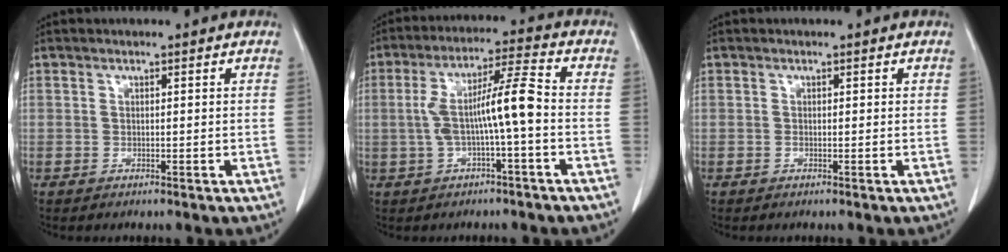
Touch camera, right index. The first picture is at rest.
{"total": 8.8, "force": [-1.0, 0.5, 8.7], "torque": [-0.167, 0.029, -0.020]}
{"total": 0.0}